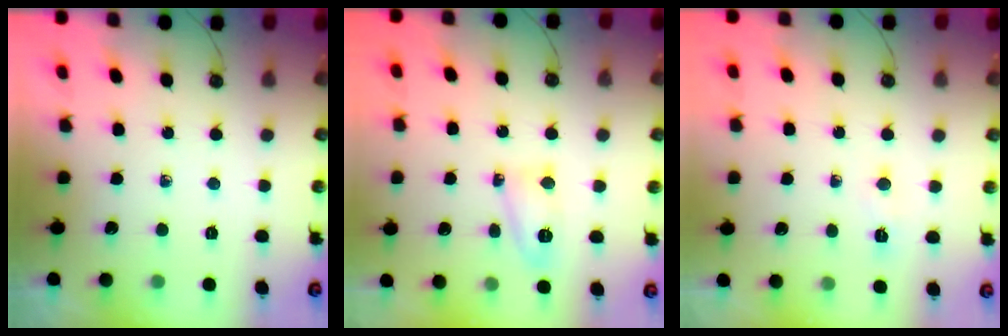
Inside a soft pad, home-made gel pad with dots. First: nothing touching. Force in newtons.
{"total": 7.8, "press": 7.7, "slide": 0.6}
{"total": 3.6, "press": 3.3, "slide": 1.3}